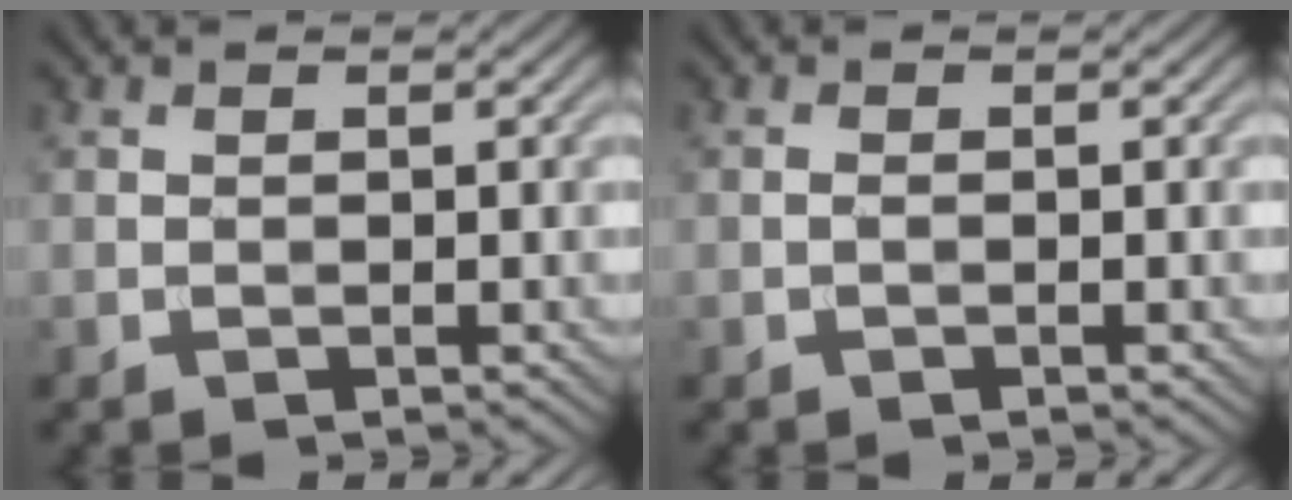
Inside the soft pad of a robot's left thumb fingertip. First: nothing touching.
{"total": 0.6, "force": [-0.2, 0.1, 0.5], "torque": [-0.011, 0.000, -0.005]}